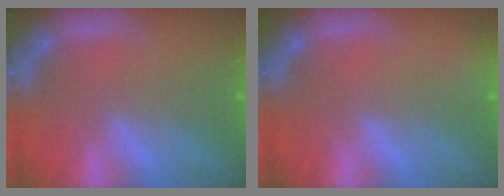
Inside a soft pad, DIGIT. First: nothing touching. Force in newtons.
{"total": 1.9}